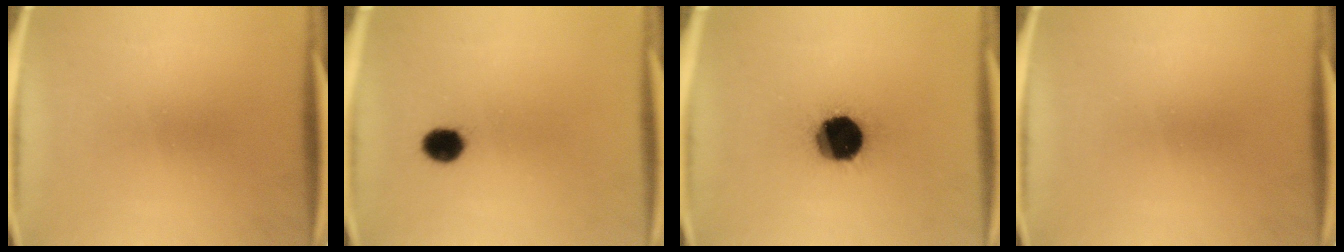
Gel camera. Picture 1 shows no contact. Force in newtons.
{"total": 4.6}
{"total": 19.0}
{"total": 0.0}